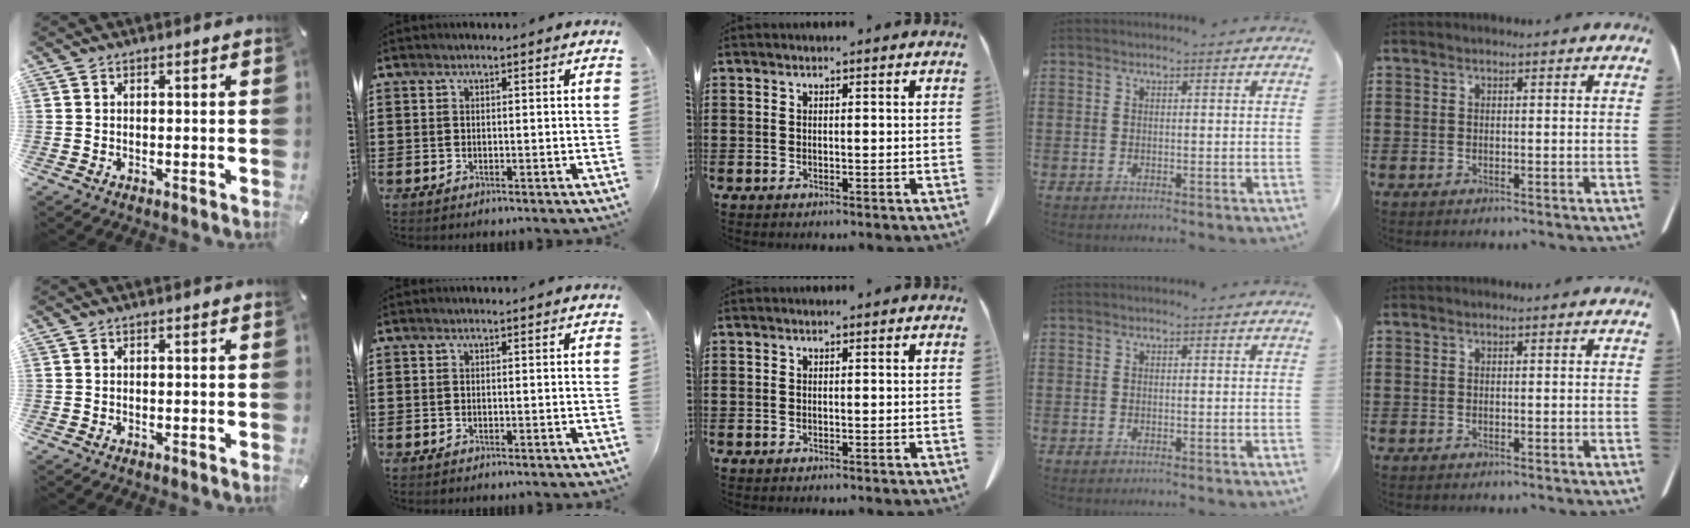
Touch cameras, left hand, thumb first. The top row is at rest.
{}